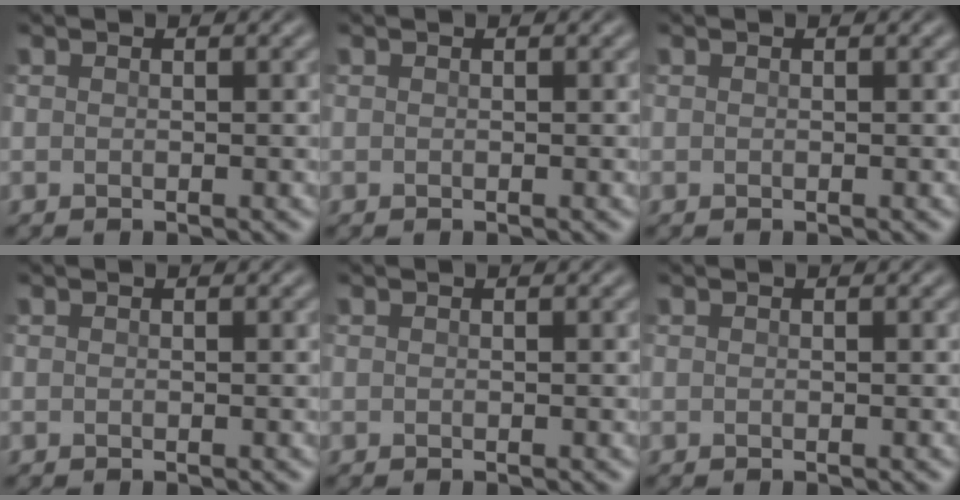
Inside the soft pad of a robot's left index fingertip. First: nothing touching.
{"total": 0.0}
{"total": 0.0}
{"total": 0.0}
{"total": 0.0}
{"total": 0.0}